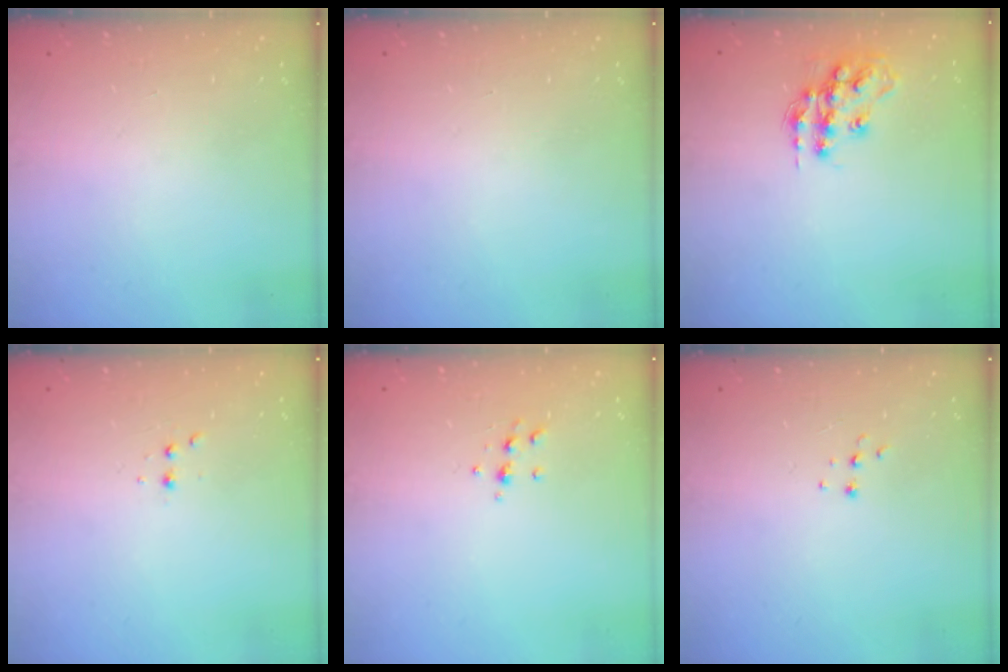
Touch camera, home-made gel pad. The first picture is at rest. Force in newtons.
{"total": 0.0}
{"total": 13.3, "press": 13.3, "slide": 0.8}
{"total": 2.5, "press": 2.4, "slide": 0.5}
{"total": 5.8, "press": 5.8, "slide": 0.6}
{"total": 4.9, "press": 4.9, "slide": 0.7}